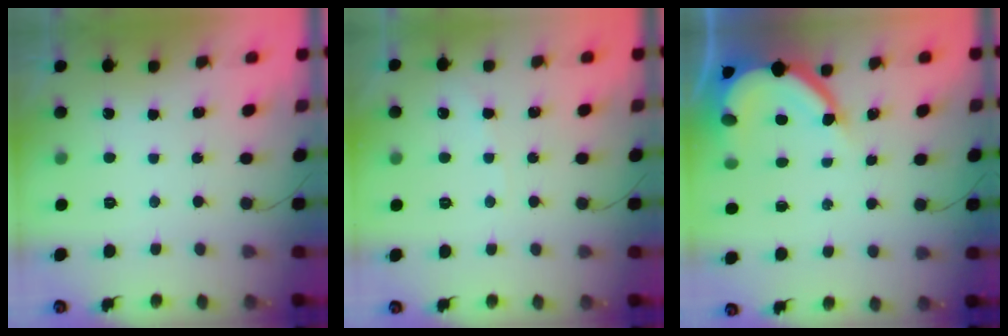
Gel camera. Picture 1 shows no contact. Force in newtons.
{"total": 2.7, "press": 2.6, "slide": 0.4}
{"total": 11.6, "press": 11.5, "slide": 1.5}